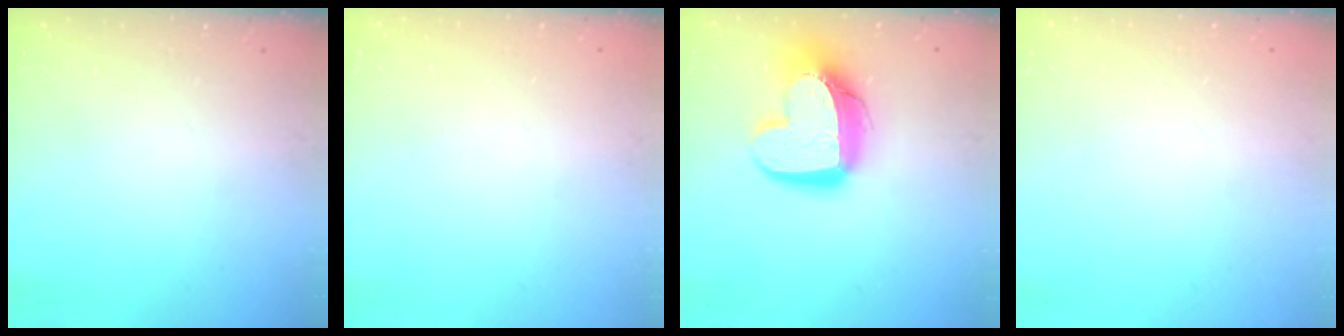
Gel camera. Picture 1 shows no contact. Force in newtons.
{"total": 0.0}
{"total": 14.9, "press": 14.8, "slide": 1.4}
{"total": 0.0}